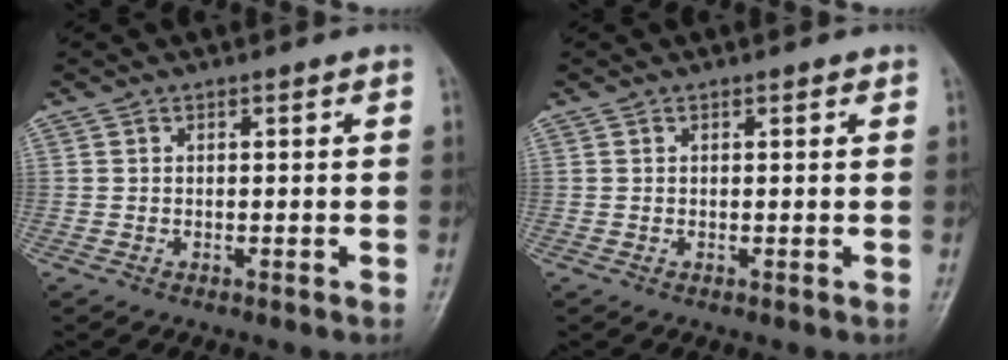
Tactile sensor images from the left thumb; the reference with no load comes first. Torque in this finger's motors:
{"motor_torque": [-0.18, -0.09, -0.01, 0.02, 0.02]}